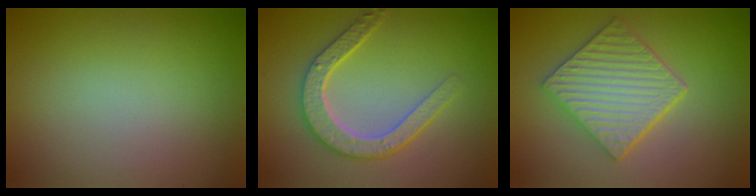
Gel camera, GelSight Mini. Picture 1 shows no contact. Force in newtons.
{"total": 4.6, "press": 3.7, "slide": 2.8}
{"total": 5.8, "press": 4.6, "slide": 3.5}